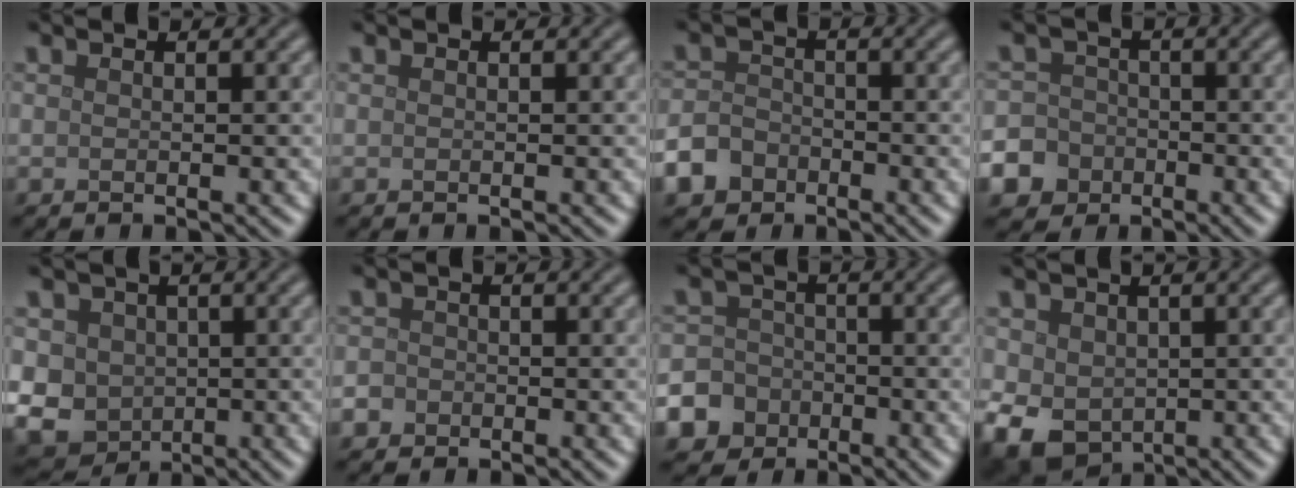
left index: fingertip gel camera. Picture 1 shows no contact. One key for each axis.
{"total": 0.0}
{"total": 4.3, "fx": -2.9, "fy": 3.0, "fz": 1.2, "tx": -0.018, "ty": -0.007, "tz": -0.055}
{"total": 8.7, "fx": -4.5, "fy": 7.2, "fz": 1.6, "tx": -0.043, "ty": -0.026, "tz": -0.101}
{"total": 7.2, "fx": -0.3, "fy": 6.4, "fz": 3.3, "tx": -0.062, "ty": 0.004, "tz": -0.025}
{"total": 1.7, "fx": -0.9, "fy": 1.4, "fz": 0.4, "tx": -0.001, "ty": 0.005, "tz": -0.017}
{"total": 8.6, "fx": -4.5, "fy": 7.1, "fz": 1.5, "tx": -0.038, "ty": -0.027, "tz": -0.101}
{"total": 5.9, "fx": -1.2, "fy": 4.6, "fz": 3.5, "tx": -0.081, "ty": -0.017, "tz": -0.014}